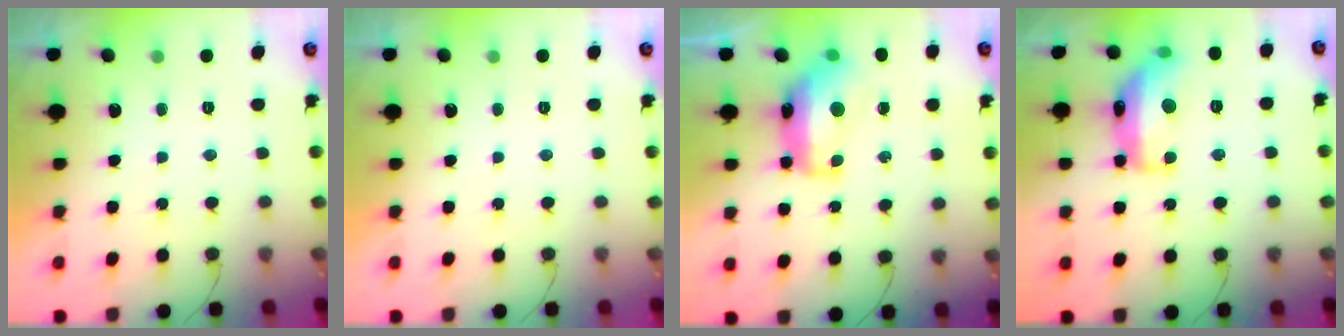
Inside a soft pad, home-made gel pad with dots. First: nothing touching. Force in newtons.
{"total": 0.0}
{"total": 13.6, "press": 13.6, "slide": 1.0}
{"total": 17.9, "press": 17.9, "slide": 0.9}